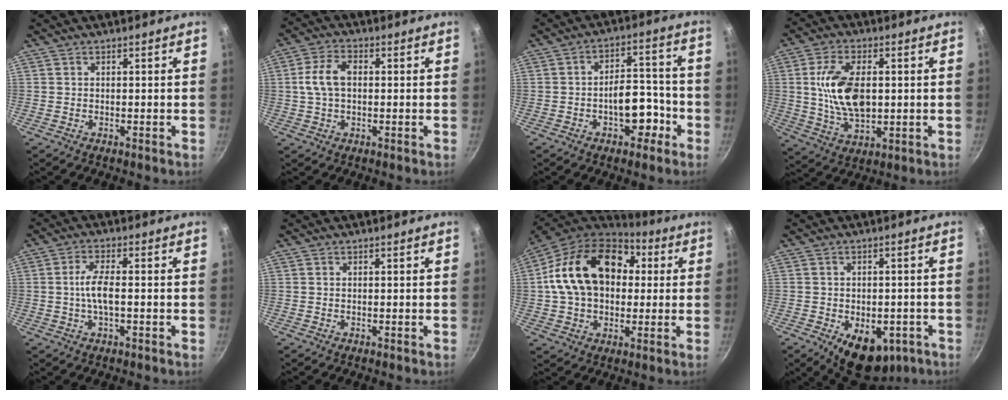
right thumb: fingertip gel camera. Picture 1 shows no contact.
{"total": 7.0, "force": [0.5, 4.3, 5.5], "torque": [-0.106, 0.018, 0.005]}
{"total": 9.2, "force": [-3.6, 5.5, 6.5], "torque": [-0.048, 0.052, -0.046]}
{"total": 12.9, "force": [1.2, 7.2, 10.7], "torque": [-0.184, -0.003, 0.025]}
{"total": 5.2, "force": [-0.5, 1.6, 4.9], "torque": [-0.105, 0.009, -0.014]}
{"total": 0.0}
{"total": 22.2, "force": [3.9, 15.8, 15.2], "torque": [-0.248, 0.032, 0.057]}
{"total": 11.4, "force": [-4.7, 7.0, 7.7], "torque": [-0.063, 0.005, -0.049]}